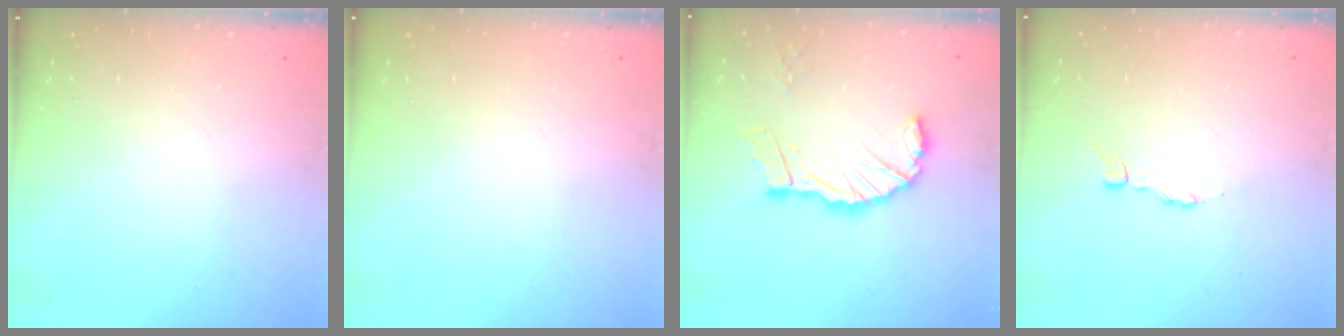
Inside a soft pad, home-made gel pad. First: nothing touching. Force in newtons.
{"total": 0.0}
{"total": 11.9, "press": 11.9, "slide": 1.0}
{"total": 3.4, "press": 3.4, "slide": 0.3}